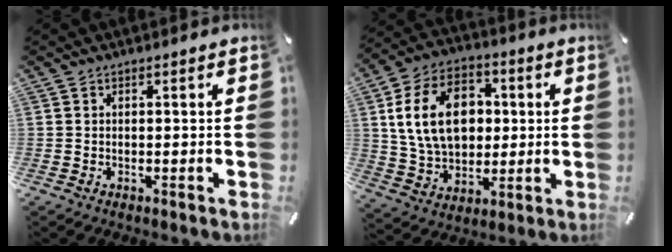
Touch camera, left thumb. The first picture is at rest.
{"total": 16.7, "force": [2.2, 12.5, 10.9], "torque": [-0.215, 0.014, 0.039]}